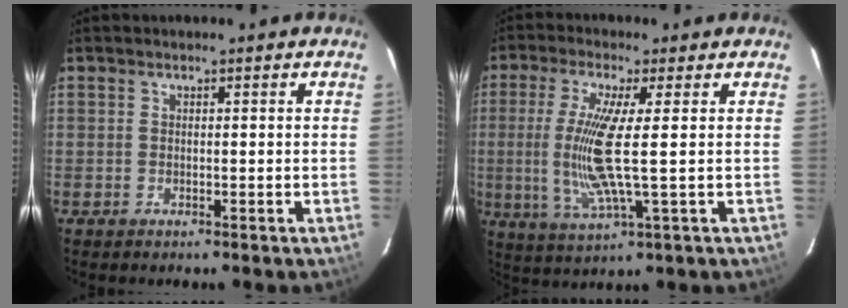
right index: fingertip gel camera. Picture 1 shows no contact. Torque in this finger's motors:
{"motor_torque": [0.41, 0.08, 0.30, 0.21]}